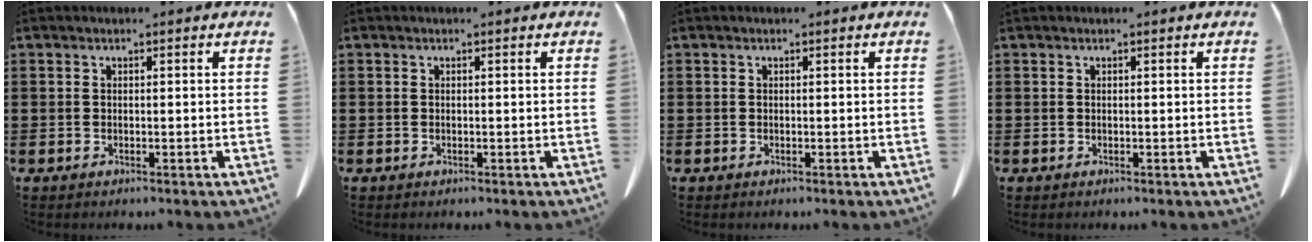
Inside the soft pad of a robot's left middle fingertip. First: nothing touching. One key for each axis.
{"total": 0.0}
{"total": 0.0}
{"total": 0.0}